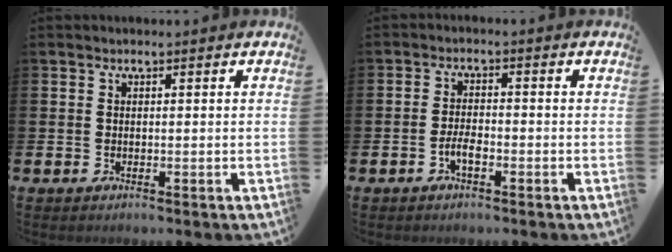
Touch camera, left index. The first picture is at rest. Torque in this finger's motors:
{"motor_torque": [0.47, 0.53, 0.05, 0.07]}